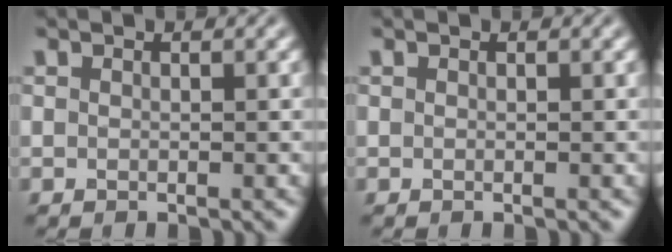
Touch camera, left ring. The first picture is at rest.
{"total": 0.0}